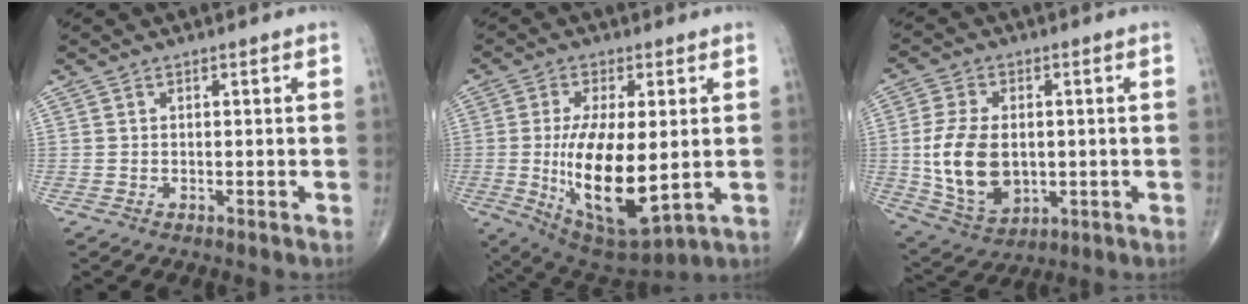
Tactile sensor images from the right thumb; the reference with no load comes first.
{"total": 17.6, "force": [-1.2, 7.2, 16.0], "torque": [-0.282, -0.025, 0.000]}
{"total": 14.0, "force": [-0.5, 9.0, 10.6], "torque": [-0.193, -0.008, 0.008]}